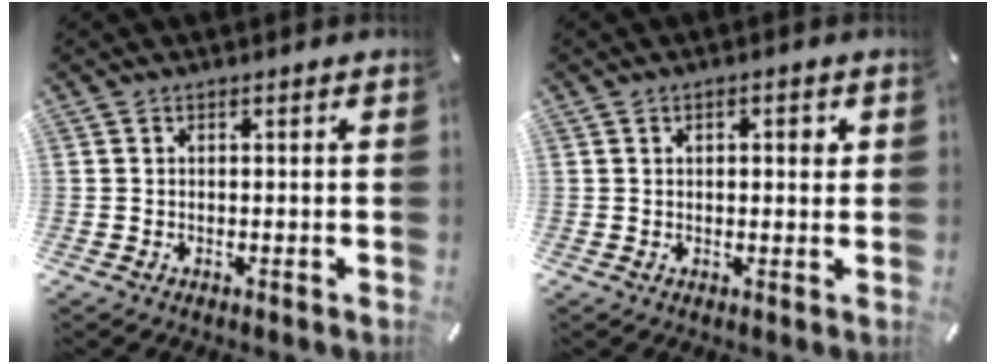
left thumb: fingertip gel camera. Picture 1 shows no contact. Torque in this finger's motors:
{"motor_torque": [-0.11, -0.14, 0.11, 0.14, -0.06]}